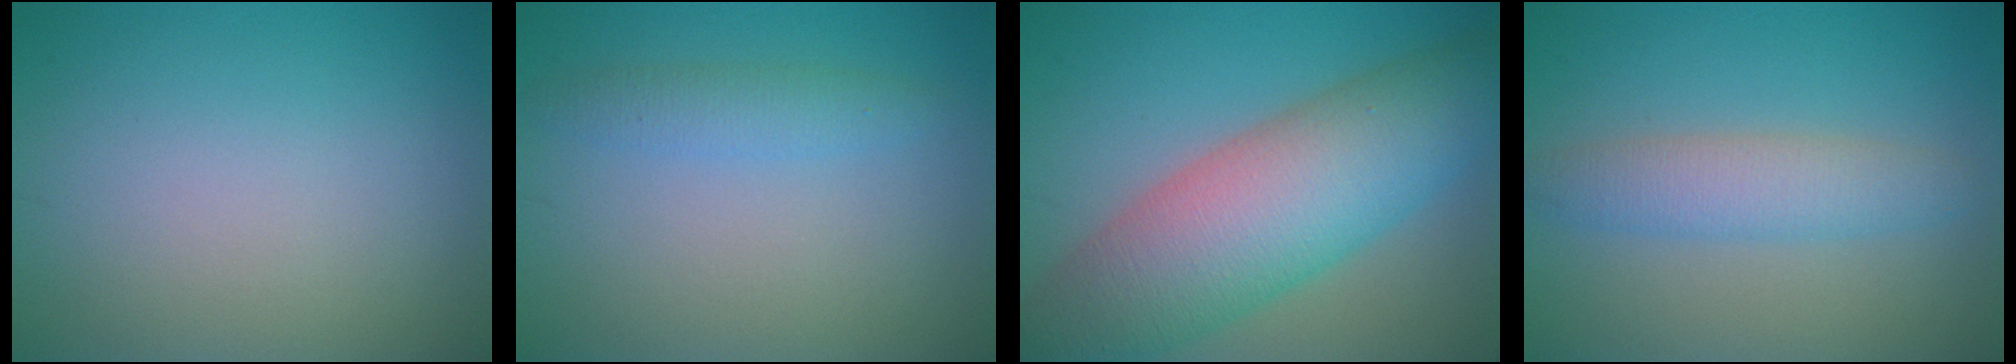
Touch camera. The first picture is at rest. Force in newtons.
{"total": 2.0, "press": 2.0, "slide": 0.1}
{"total": 11.2, "press": 11.2, "slide": 0.4}
{"total": 3.5, "press": 3.5, "slide": 0.1}